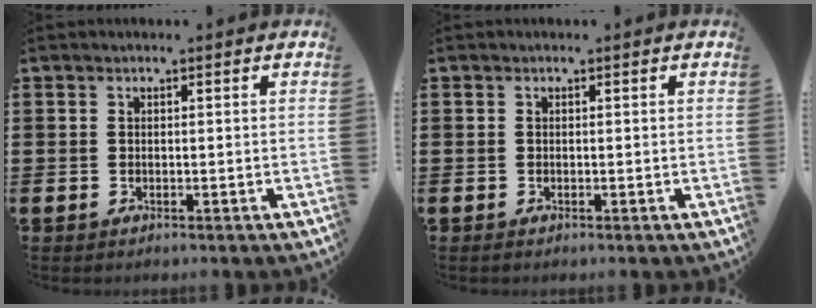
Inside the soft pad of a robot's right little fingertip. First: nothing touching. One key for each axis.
{"total": 0.0}